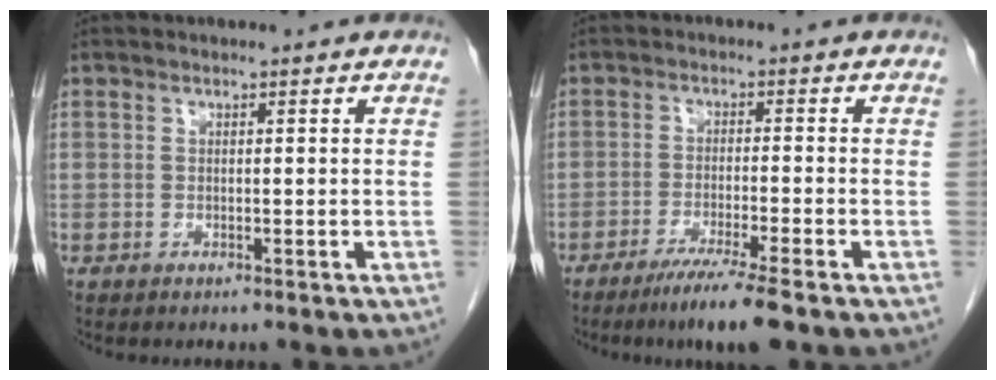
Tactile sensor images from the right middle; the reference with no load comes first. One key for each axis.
{"total": 6.9, "fx": -4.9, "fy": -0.6, "fz": 4.8, "tx": -0.079, "ty": -0.019, "tz": -0.085}